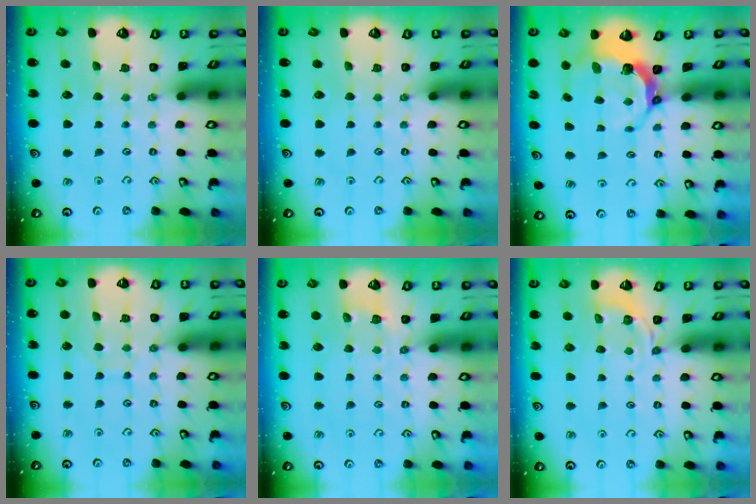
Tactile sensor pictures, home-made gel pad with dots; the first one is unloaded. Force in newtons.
{"total": 0.0}
{"total": 6.6, "press": 5.1, "slide": 4.2}
{"total": 5.9, "press": 5.9, "slide": 0.5}
{"total": 3.5, "press": 3.1, "slide": 1.8}
{"total": 2.8, "press": 2.1, "slide": 1.8}